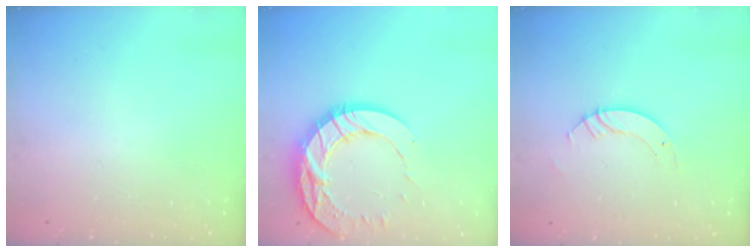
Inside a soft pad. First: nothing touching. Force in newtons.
{"total": 17.2, "press": 17.1, "slide": 1.5}
{"total": 4.4, "press": 4.4, "slide": 0.1}